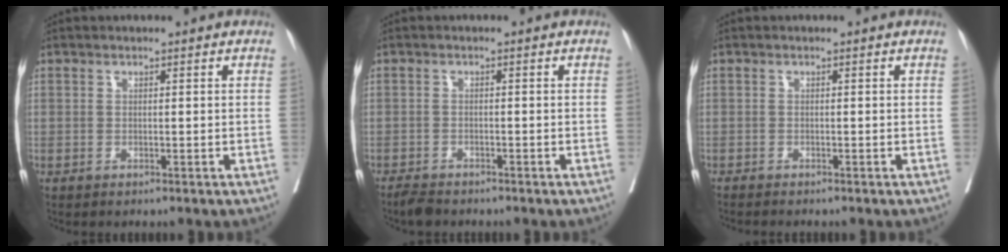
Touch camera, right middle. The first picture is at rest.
{"total": 2.4, "force": [-2.2, 0.7, 0.6], "torque": [-0.019, -0.007, -0.036]}
{"total": 1.2, "force": [-1.2, 0.0, 0.3], "torque": [-0.012, -0.006, -0.022]}